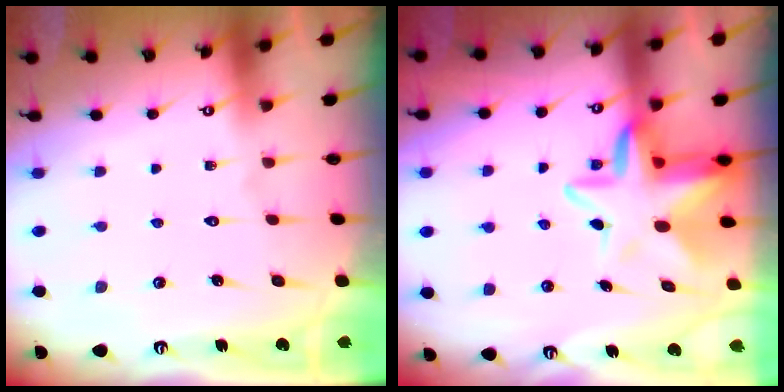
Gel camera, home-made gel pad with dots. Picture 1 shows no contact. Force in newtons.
{"total": 10.4, "press": 10.0, "slide": 2.9}